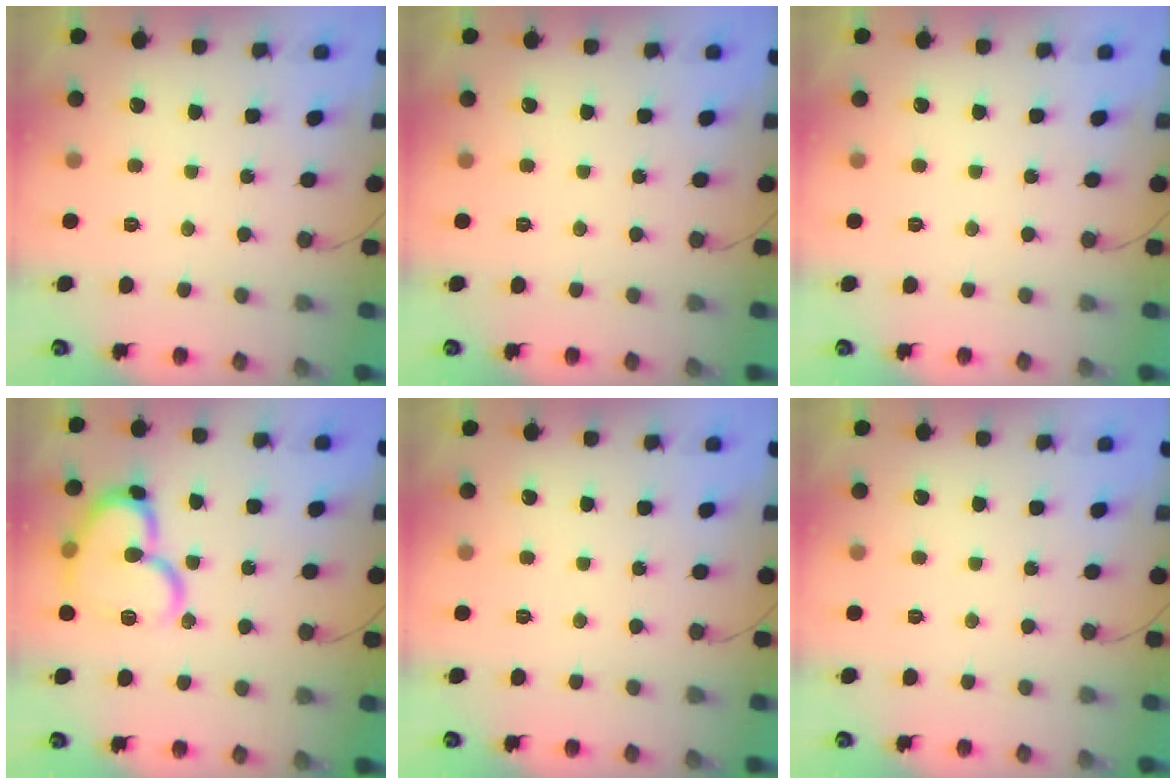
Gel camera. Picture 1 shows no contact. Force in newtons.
{"total": 0.0}
{"total": 0.0}
{"total": 18.3, "press": 18.2, "slide": 2.3}
{"total": 0.0}
{"total": 0.0}